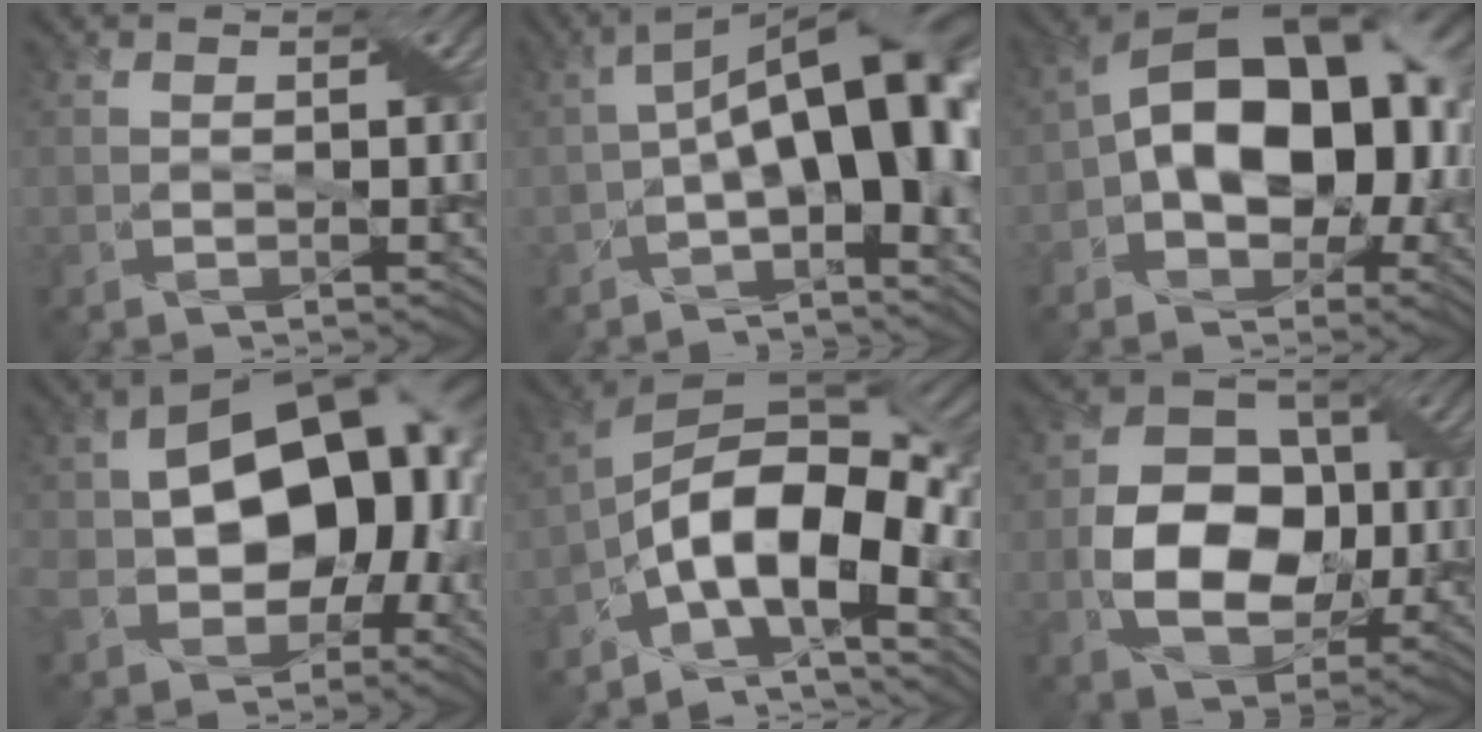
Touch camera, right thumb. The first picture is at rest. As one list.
[{"total": 13.6, "force": [-1.5, 6.5, 11.9], "torque": [-0.179, 0.005, -0.026]}, {"total": 16.8, "force": [-0.5, 10.4, 13.2], "torque": [-0.180, 0.017, -0.028]}, {"total": 16.9, "force": [-2.1, 12.2, 11.6], "torque": [-0.201, -0.031, -0.035]}, {"total": 14.1, "force": [-6.2, 6.5, 10.9], "torque": [-0.181, -0.007, -0.127]}, {"total": 11.1, "force": [-1.2, 8.0, 7.5], "torque": [-0.138, -0.001, -0.026]}]